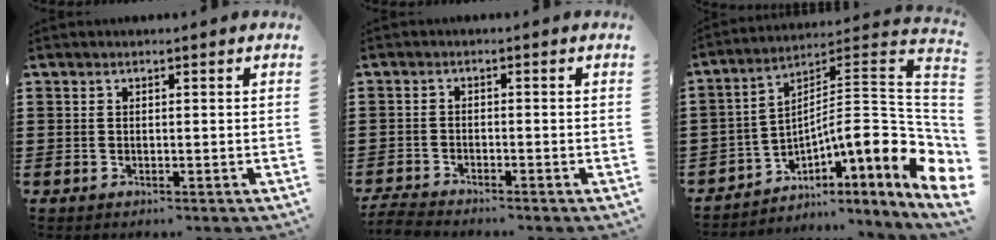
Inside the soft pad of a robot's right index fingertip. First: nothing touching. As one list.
[{"total": 2.8, "force": [-2.8, 0.2, 0.3], "torque": [-0.015, -0.001, -0.061]}, {"total": 9.9, "force": [-3.4, 1.9, 9.1], "torque": [-0.132, -0.034, -0.079]}]